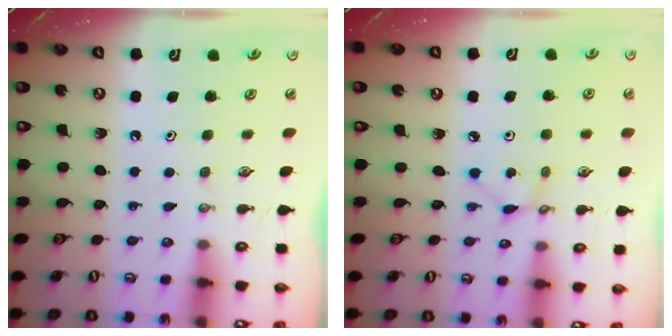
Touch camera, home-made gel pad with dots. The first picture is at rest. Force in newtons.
{"total": 2.2, "press": 2.2, "slide": 0.1}